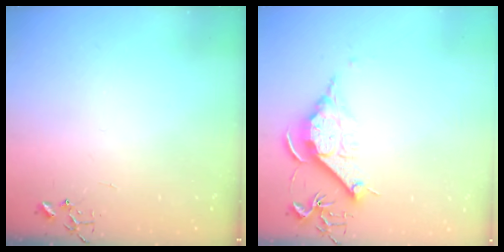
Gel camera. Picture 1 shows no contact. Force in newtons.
{"total": 11.4, "press": 11.4, "slide": 0.6}